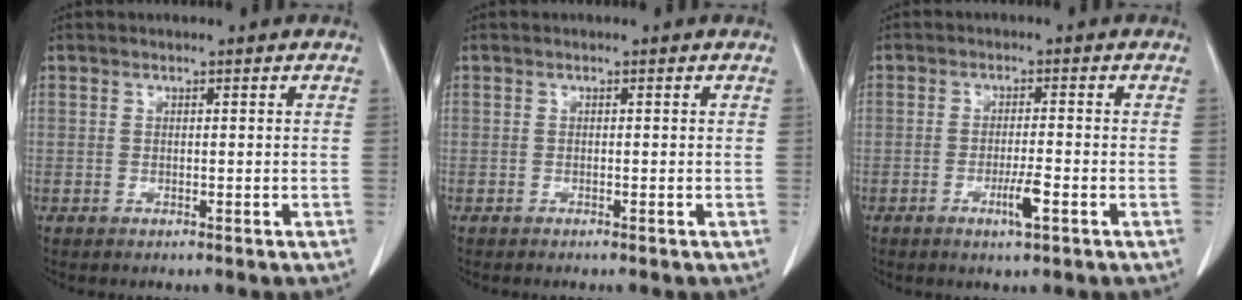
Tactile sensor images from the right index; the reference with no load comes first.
{"total": 0.6, "force": [-0.5, -0.1, 0.3], "torque": [-0.002, 0.001, -0.009]}
{"total": 3.6, "force": [-1.6, 0.1, 3.2], "torque": [-0.057, -0.004, -0.026]}